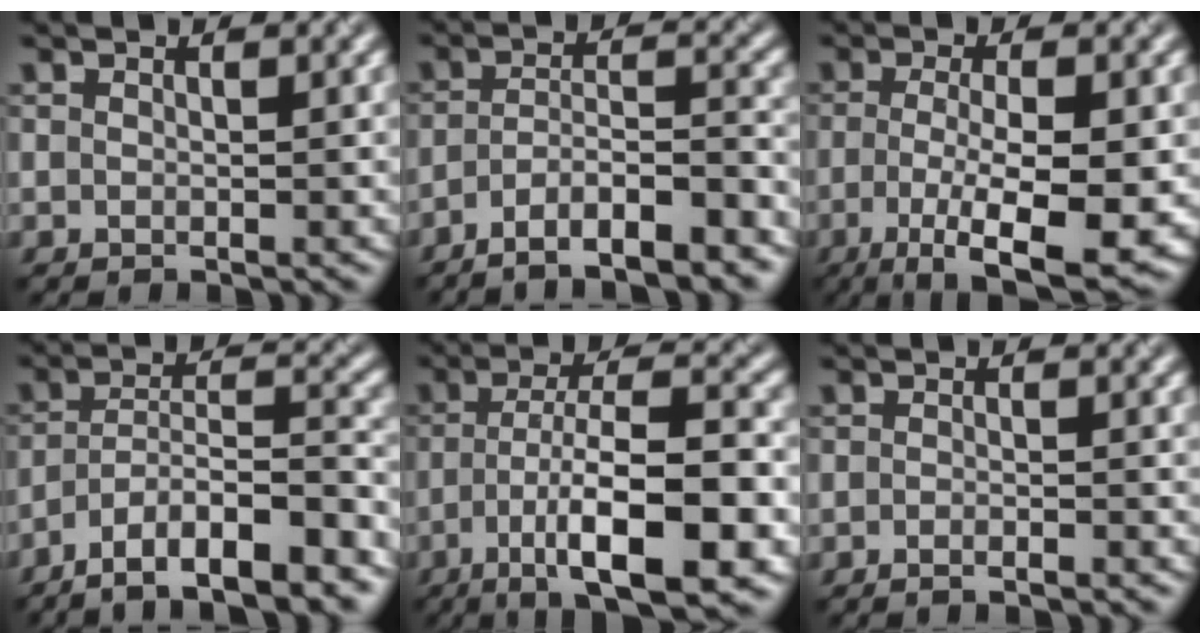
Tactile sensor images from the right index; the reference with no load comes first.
{"total": 6.9, "force": [-5.1, 1.3, 4.5], "torque": [-0.073, 0.004, -0.082]}
{"total": 9.1, "force": [-2.8, 2.4, 8.4], "torque": [-0.145, -0.016, -0.037]}
{"total": 10.6, "force": [-7.8, 2.4, 6.7], "torque": [-0.108, 0.010, -0.122]}
{"total": 10.9, "force": [-4.6, 2.7, 9.5], "torque": [-0.158, 0.003, -0.075]}
{"total": 0.9, "force": [-0.7, -0.2, 0.5], "torque": [-0.011, 0.000, -0.012]}